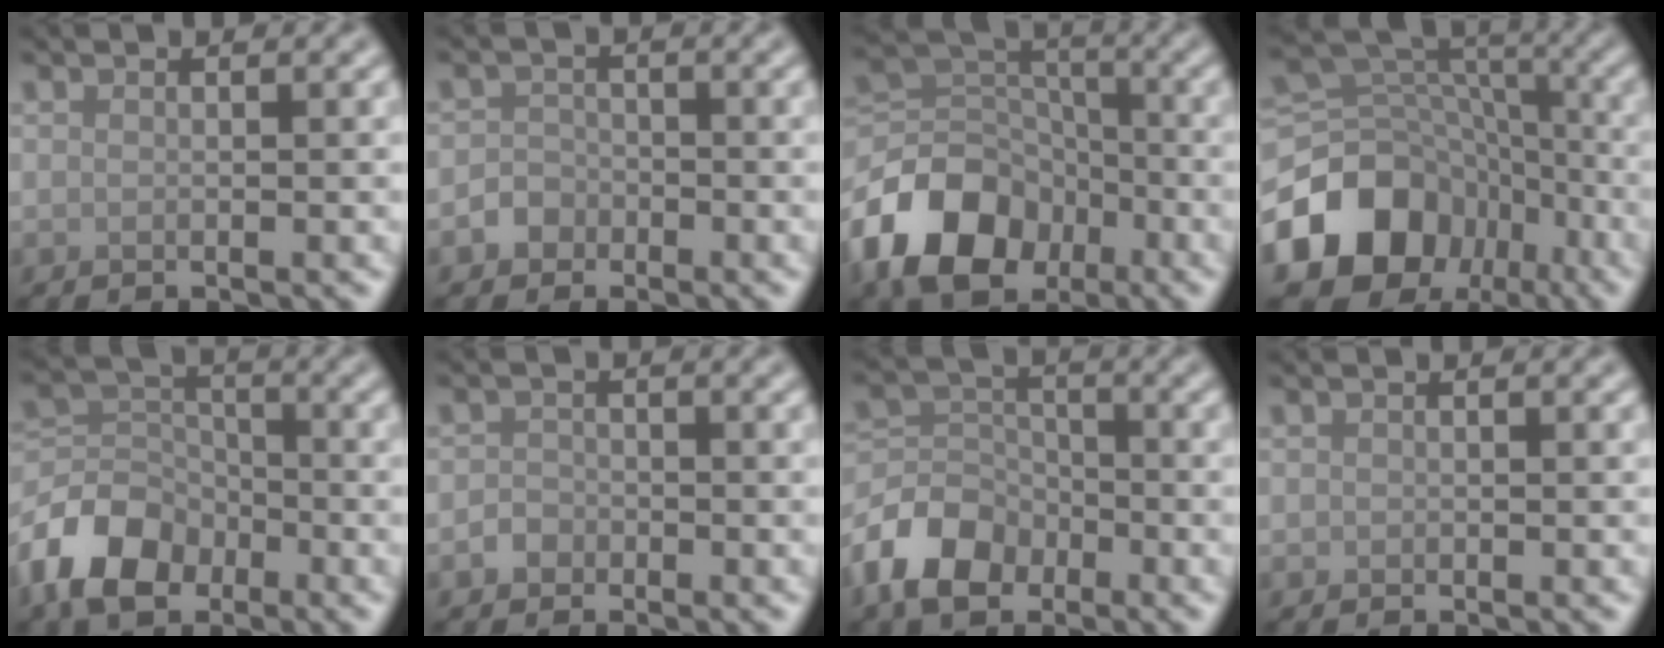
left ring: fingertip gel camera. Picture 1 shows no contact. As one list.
[{"total": 1.7, "force": [-0.9, 1.4, 0.2], "torque": [0.007, 0.006, -0.023]}, {"total": 10.3, "force": [-5.3, 7.0, 5.4], "torque": [-0.102, -0.005, -0.114]}, {"total": 13.0, "force": [-5.7, 10.3, 5.6], "torque": [-0.124, 0.000, -0.099]}, {"total": 6.6, "force": [-3.7, 4.4, 3.3], "torque": [-0.064, 0.003, -0.089]}, {"total": 1.3, "force": [-0.7, 1.1, 0.2], "torque": [0.003, 0.003, -0.014]}, {"total": 5.6, "force": [-3.1, 3.9, 2.6], "torque": [-0.052, 0.002, -0.076]}, {"total": 0.0}]